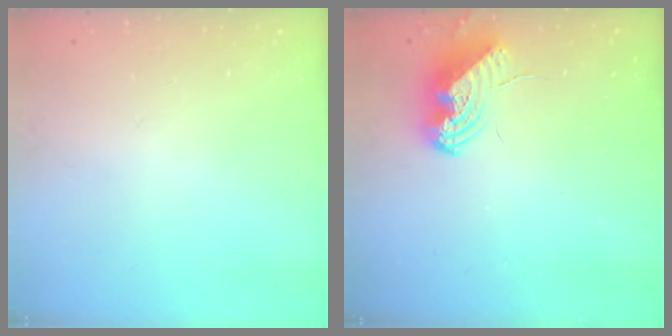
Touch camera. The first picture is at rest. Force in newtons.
{"total": 8.5, "press": 8.3, "slide": 1.5}